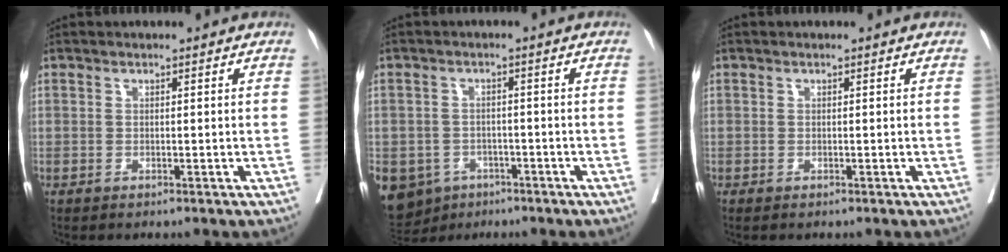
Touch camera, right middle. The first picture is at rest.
{"total": 10.3, "force": [-5.6, 8.1, 2.7], "torque": [-0.073, -0.002, -0.076]}
{"total": 0.0}